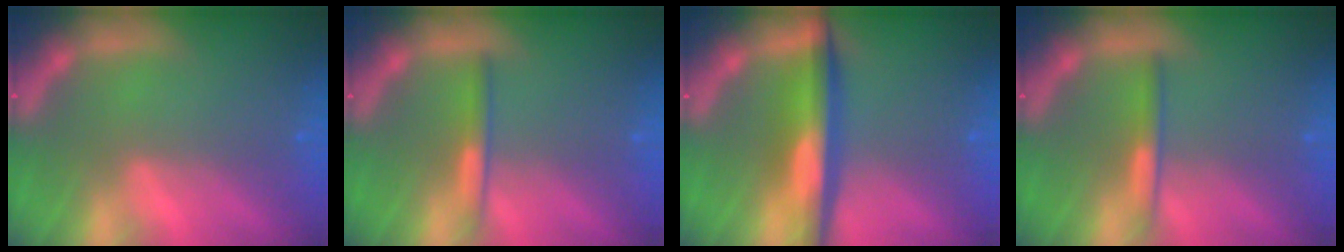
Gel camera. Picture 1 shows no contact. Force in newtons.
{"total": 2.0}
{"total": 6.0}
{"total": 2.0}